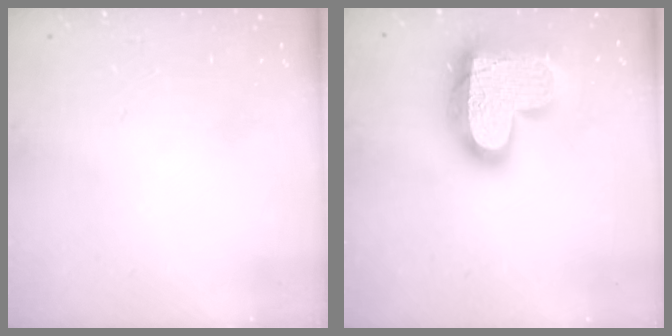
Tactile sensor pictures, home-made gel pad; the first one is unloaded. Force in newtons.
{"total": 21.5, "press": 21.5, "slide": 1.6}